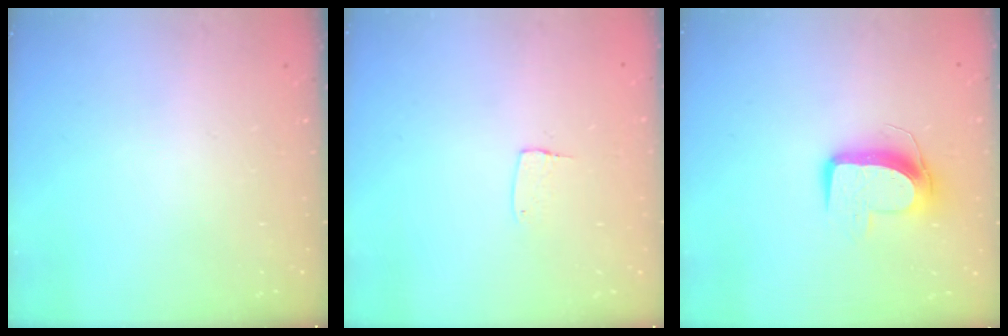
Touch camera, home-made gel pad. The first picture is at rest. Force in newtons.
{"total": 4.3, "press": 4.3, "slide": 0.4}
{"total": 10.3, "press": 10.3, "slide": 0.2}